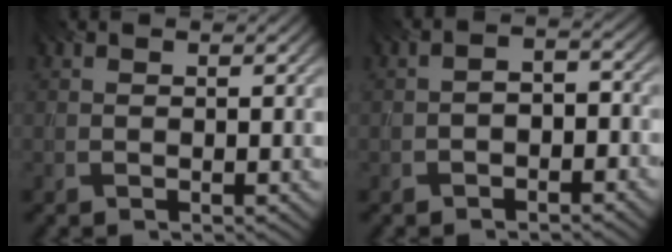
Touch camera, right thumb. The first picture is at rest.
{"total": 2.8, "force": [-1.7, 1.6, 1.5], "torque": [-0.024, 0.009, -0.032]}